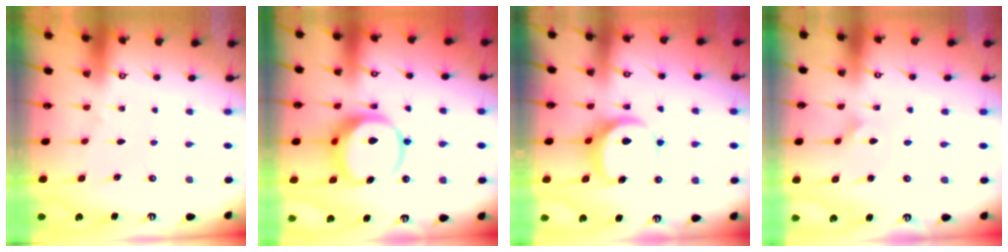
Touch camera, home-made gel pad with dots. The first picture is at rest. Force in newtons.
{"total": 13.0, "press": 12.9, "slide": 1.5}
{"total": 7.7, "press": 7.6, "slide": 0.8}
{"total": 1.6, "press": 1.6, "slide": 0.1}